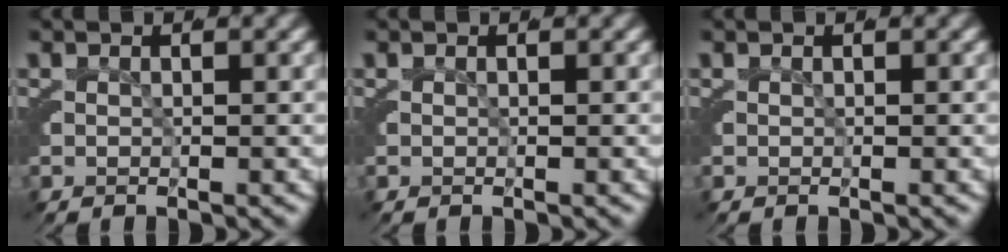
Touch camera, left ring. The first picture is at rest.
{"total": 0.0}
{"total": 0.0}